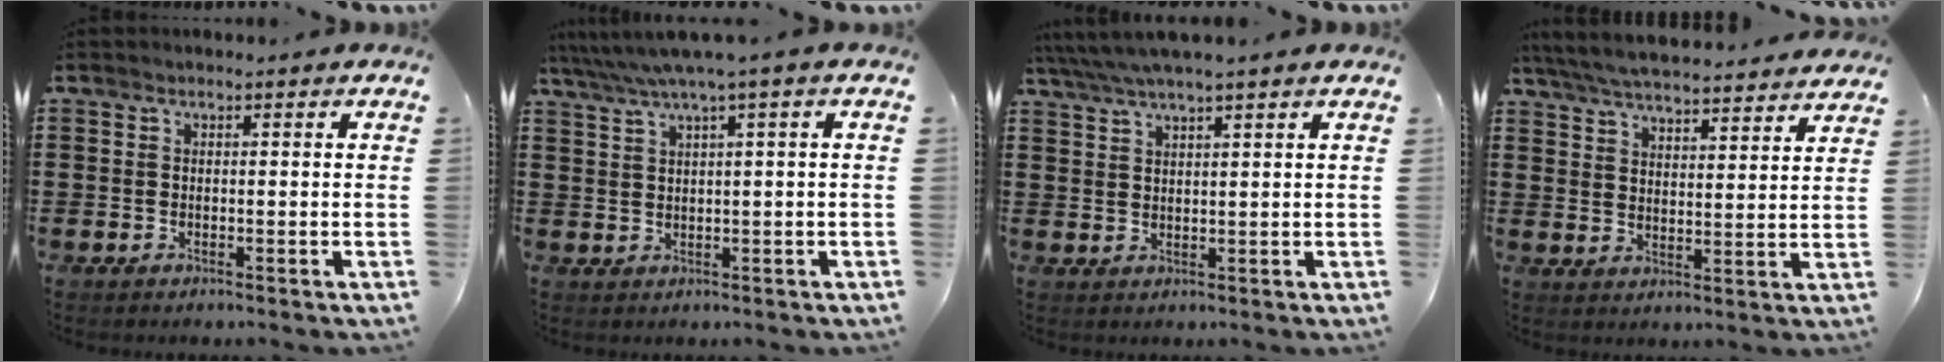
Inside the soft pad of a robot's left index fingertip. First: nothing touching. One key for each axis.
{"total": 3.4, "fx": 1.7, "fy": -0.4, "fz": 2.9, "tx": -0.060, "ty": -0.009, "tz": 0.025}
{"total": 3.7, "fx": 3.1, "fy": -0.2, "fz": 2.0, "tx": -0.047, "ty": -0.006, "tz": 0.055}
{"total": 5.8, "fx": 5.7, "fy": -0.1, "fz": 1.3, "tx": -0.050, "ty": -0.032, "tz": 0.099}